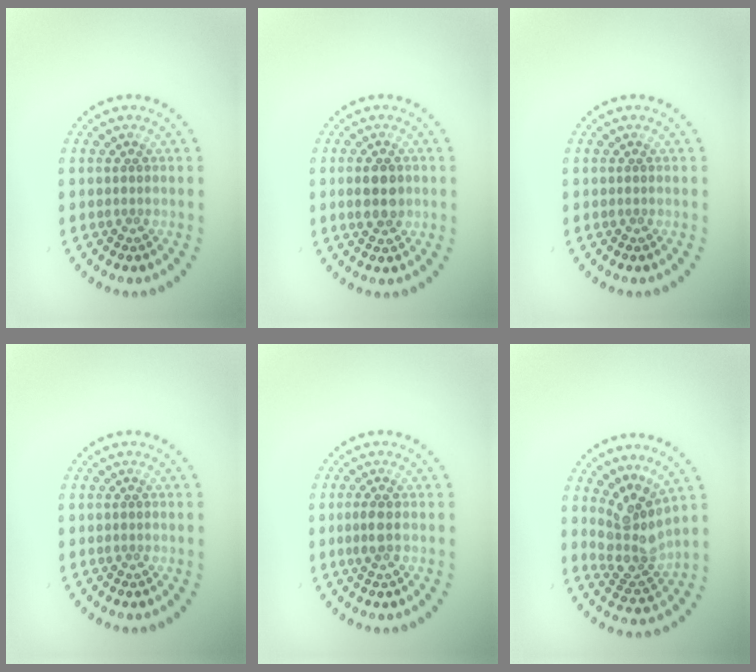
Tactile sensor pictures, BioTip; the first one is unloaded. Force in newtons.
{"total": 2.9, "press": 2.9, "slide": 0.0}
{"total": 0.0}
{"total": 0.0}
{"total": 1.2, "press": 1.1, "slide": 0.4}
{"total": 4.0, "press": 3.0, "slide": 2.6}